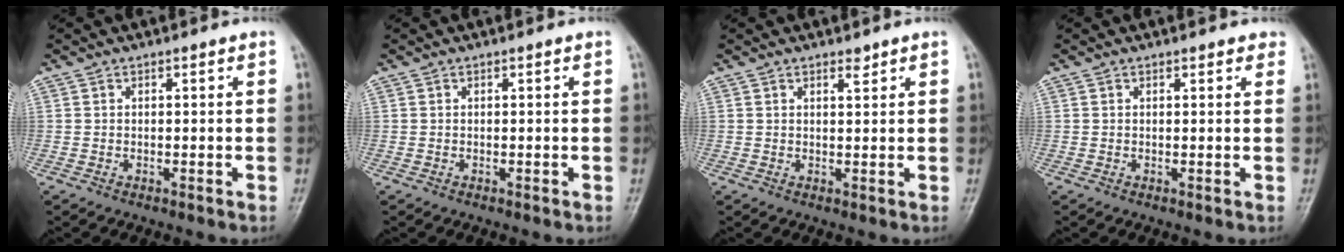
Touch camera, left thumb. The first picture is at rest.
{"total": 0.0}
{"total": 1.4, "force": [1.2, 0.5, 0.7], "torque": [-0.005, -0.009, 0.018]}
{"total": 1.8, "force": [1.5, 0.8, 0.7], "torque": [0.005, -0.002, 0.012]}